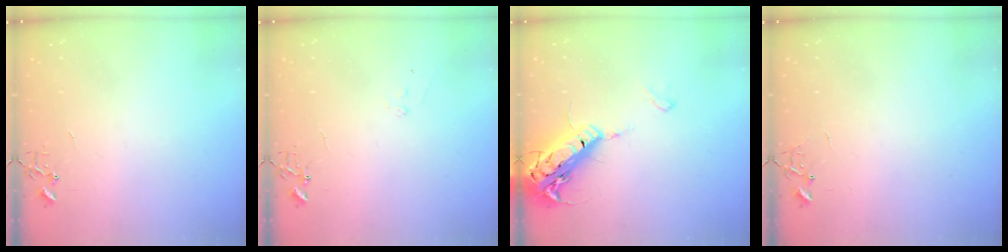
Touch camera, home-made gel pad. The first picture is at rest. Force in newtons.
{"total": 7.1, "press": 7.1, "slide": 0.7}
{"total": 20.3, "press": 19.9, "slide": 3.9}
{"total": 5.8, "press": 5.8, "slide": 0.5}